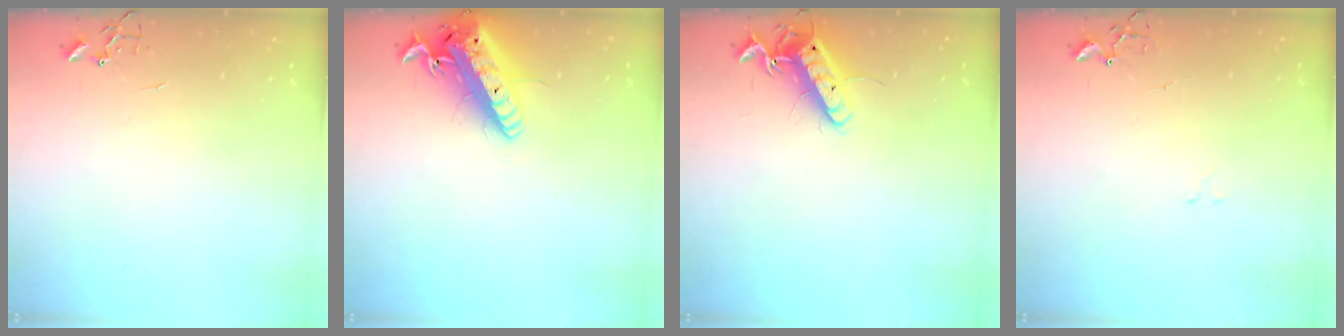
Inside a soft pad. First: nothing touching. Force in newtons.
{"total": 16.9, "press": 16.6, "slide": 3.2}
{"total": 12.4, "press": 12.4, "slide": 1.1}
{"total": 8.6, "press": 8.5, "slide": 0.7}